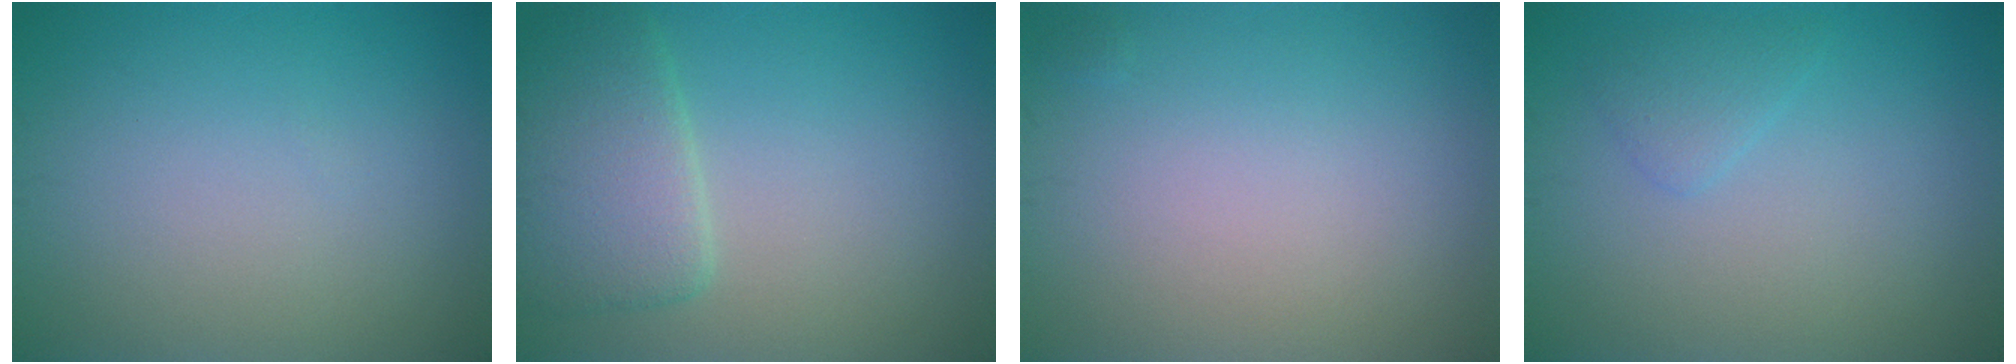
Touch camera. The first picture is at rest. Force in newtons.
{"total": 4.5, "press": 4.4, "slide": 0.6}
{"total": 0.0}
{"total": 1.4, "press": 1.4, "slide": 0.1}